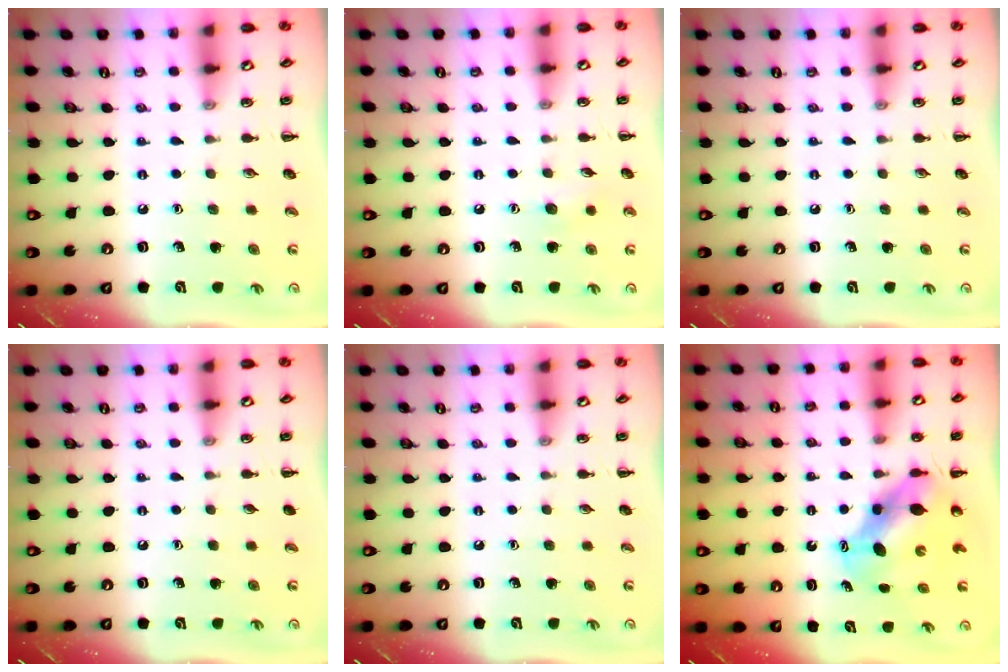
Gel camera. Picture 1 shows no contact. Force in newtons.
{"total": 5.4, "press": 5.3, "slide": 1.2}
{"total": 0.0}
{"total": 0.0}
{"total": 0.0}
{"total": 7.2, "press": 7.1, "slide": 1.5}